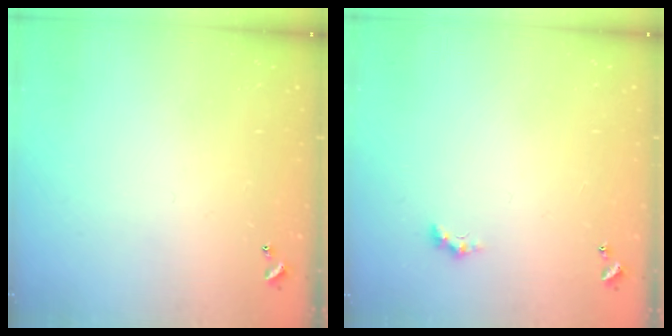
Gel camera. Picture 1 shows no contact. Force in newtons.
{"total": 1.1, "press": 1.1, "slide": 0.4}